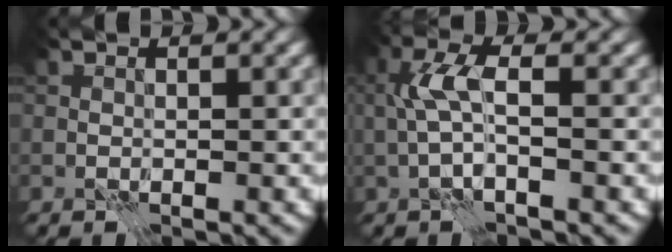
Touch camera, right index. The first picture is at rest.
{"total": 3.2, "force": [0.2, 0.8, 3.1], "torque": [-0.070, 0.015, -0.003]}